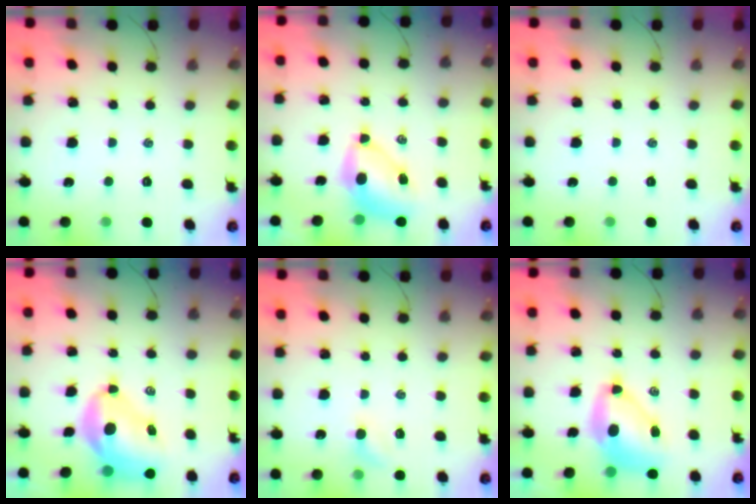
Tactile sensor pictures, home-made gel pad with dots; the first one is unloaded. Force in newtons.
{"total": 7.2, "press": 7.1, "slide": 1.0}
{"total": 0.0}
{"total": 10.0, "press": 9.5, "slide": 3.1}
{"total": 2.9, "press": 2.7, "slide": 0.9}
{"total": 8.3, "press": 8.0, "slide": 2.1}